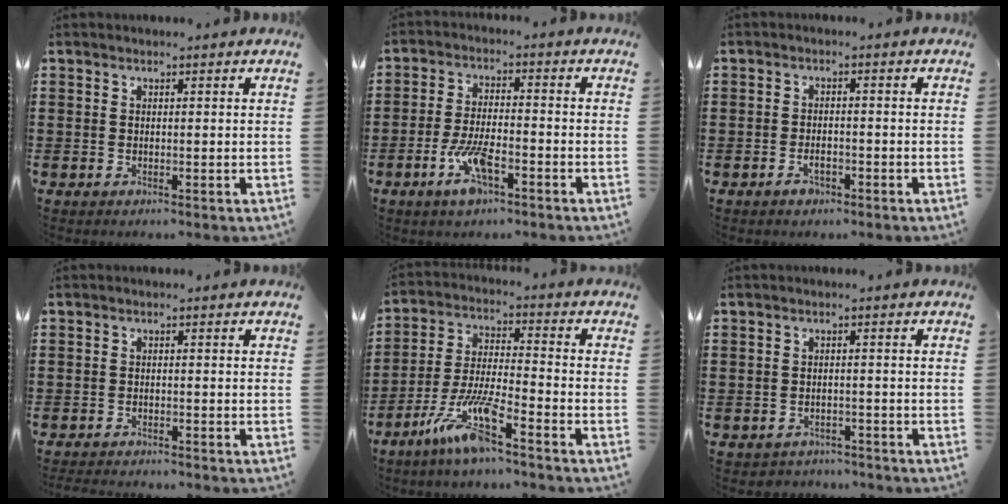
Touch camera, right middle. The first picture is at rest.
{"total": 7.1, "force": [-3.5, 2.4, 5.7], "torque": [-0.117, -0.002, -0.064]}
{"total": 2.0, "force": [-1.3, 1.0, 1.2], "torque": [-0.026, 0.001, -0.026]}
{"total": 1.7, "force": [-1.7, 0.1, 0.0], "torque": [-0.005, 0.001, -0.036]}
{"total": 9.5, "force": [-6.7, 1.0, 6.7], "torque": [-0.154, -0.012, -0.132]}
{"total": 1.8, "force": [-1.7, 0.5, -0.2], "torque": [-0.003, 0.001, -0.041]}